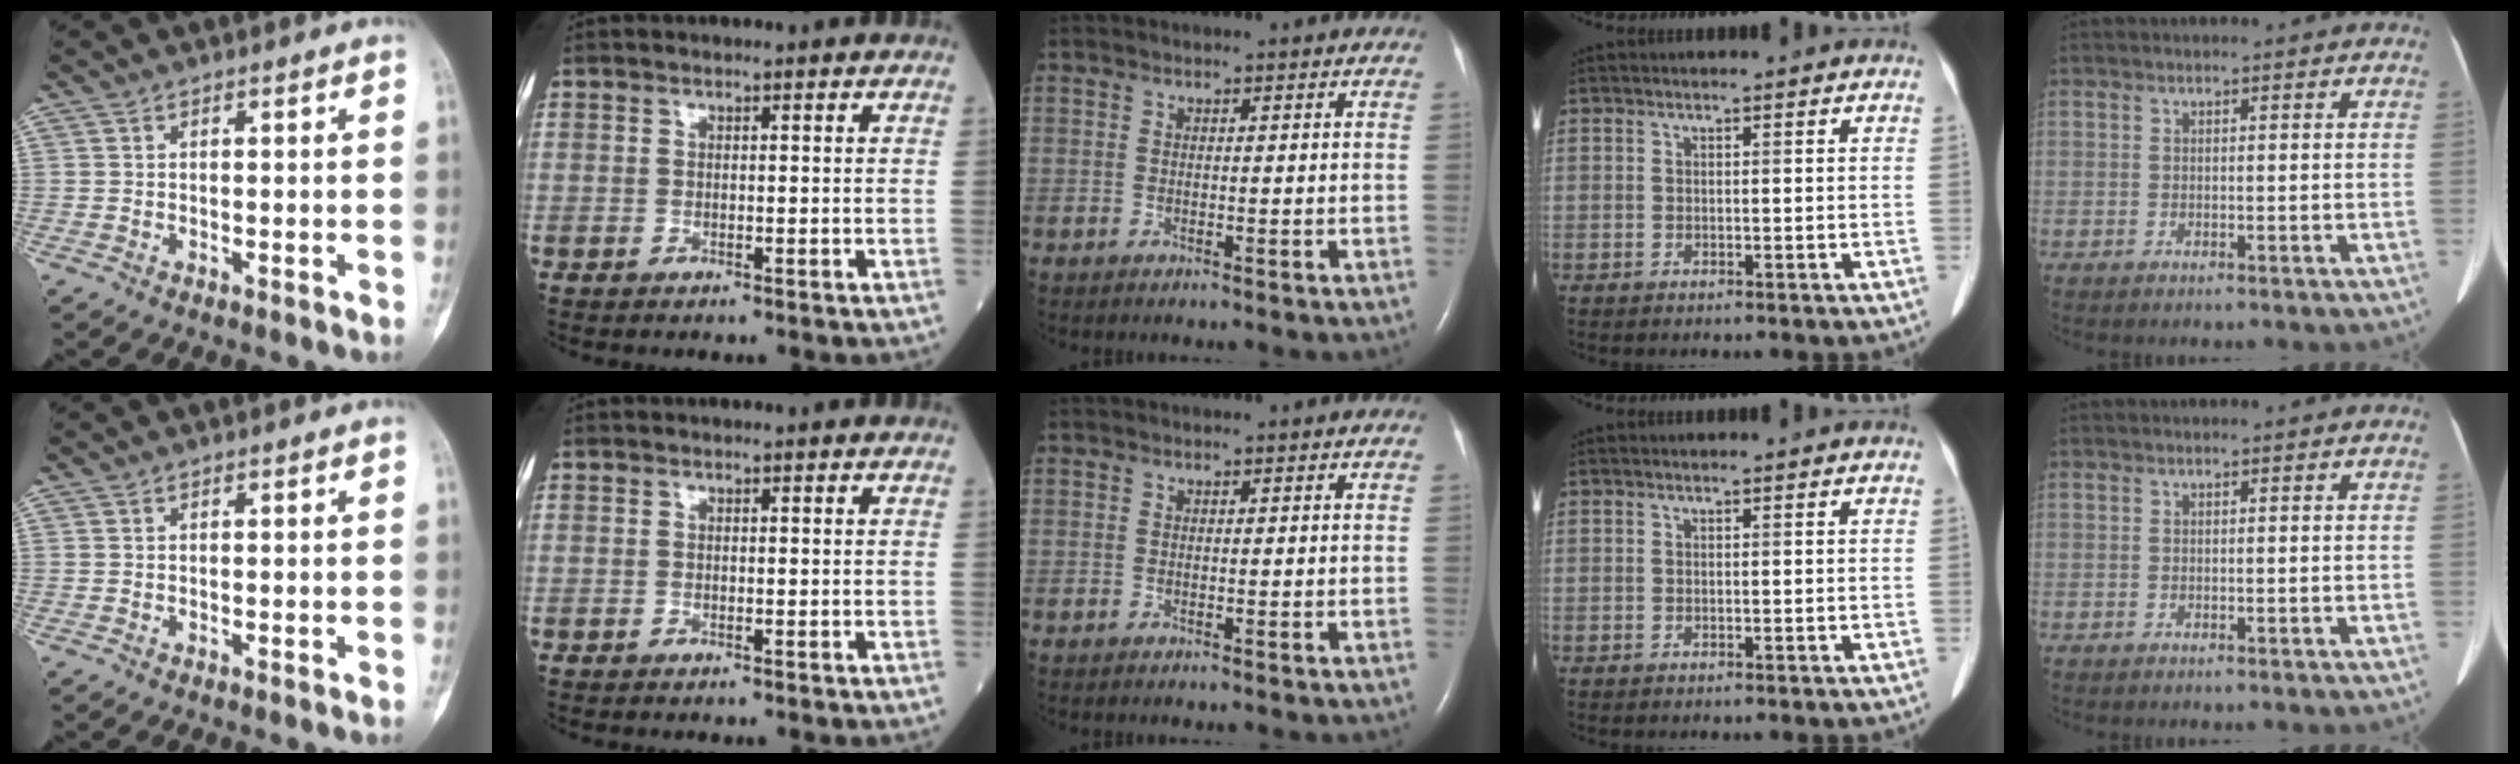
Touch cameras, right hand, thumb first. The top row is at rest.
{}